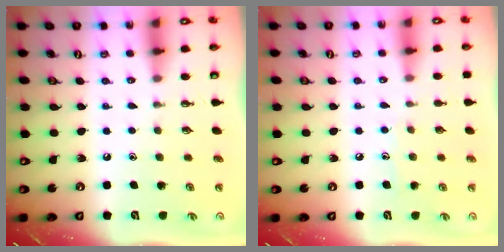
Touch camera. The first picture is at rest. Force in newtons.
{"total": 5.5, "press": 5.5, "slide": 0.6}